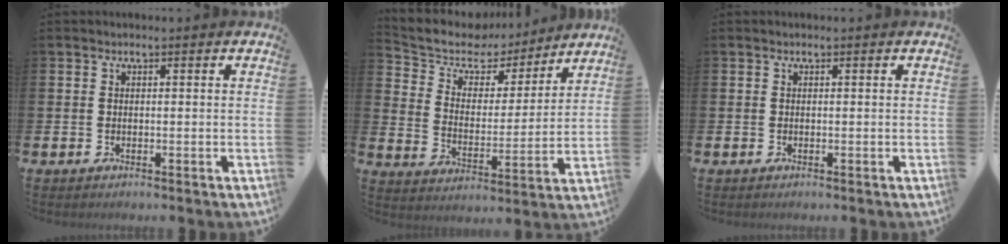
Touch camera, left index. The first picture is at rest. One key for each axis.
{"total": 7.6, "fx": 6.7, "fy": 3.4, "fz": 1.3, "tx": -0.061, "ty": -0.050, "tz": 0.114}
{"total": 0.0}